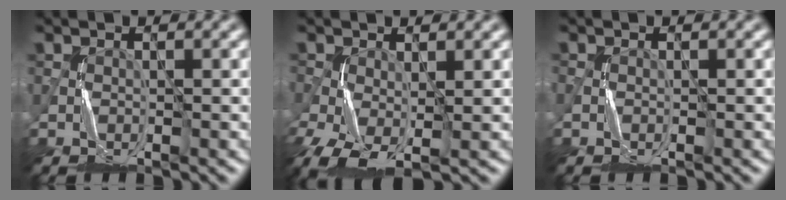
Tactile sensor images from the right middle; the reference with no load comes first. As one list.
[{"total": 6.4, "force": [-2.4, 3.4, 4.9], "torque": [-0.123, -0.015, -0.043]}, {"total": 0.0}]